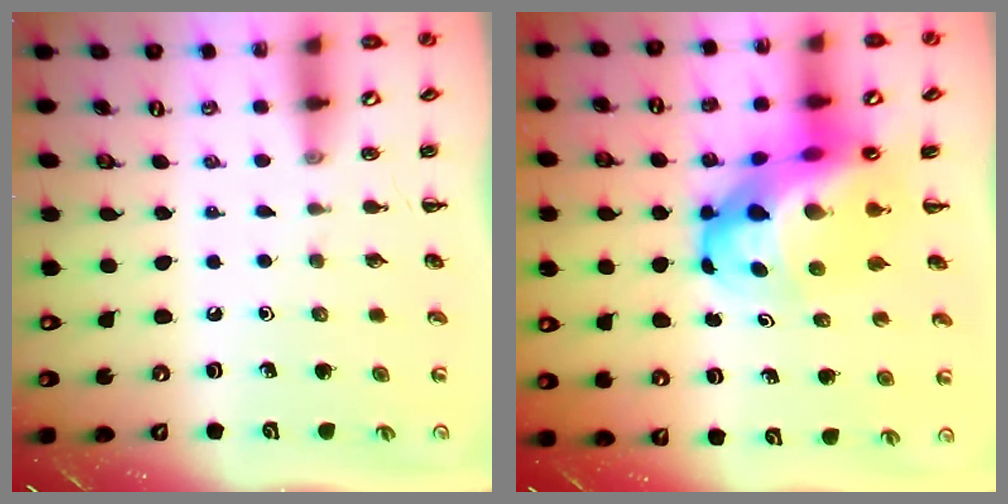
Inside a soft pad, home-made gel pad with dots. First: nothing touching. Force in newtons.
{"total": 17.0, "press": 16.4, "slide": 4.5}